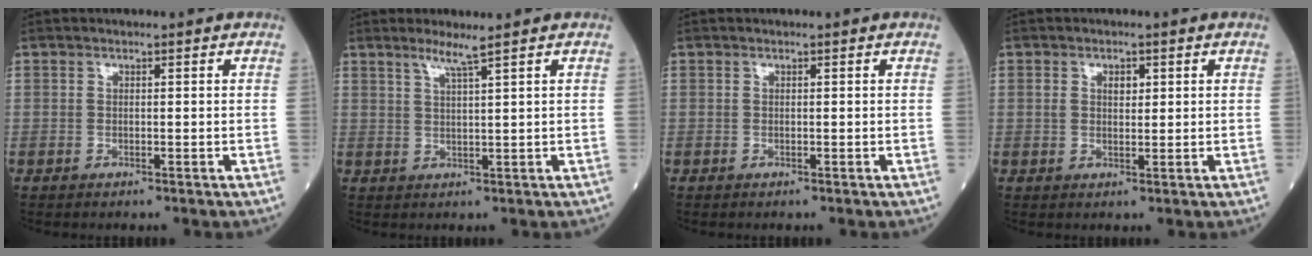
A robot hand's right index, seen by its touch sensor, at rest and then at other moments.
{"total": 2.7, "force": [1.9, -0.8, 1.7], "torque": [-0.036, -0.004, 0.041]}
{"total": 0.0}
{"total": 2.2, "force": [0.8, 1.2, 1.6], "torque": [-0.030, 0.006, 0.014]}